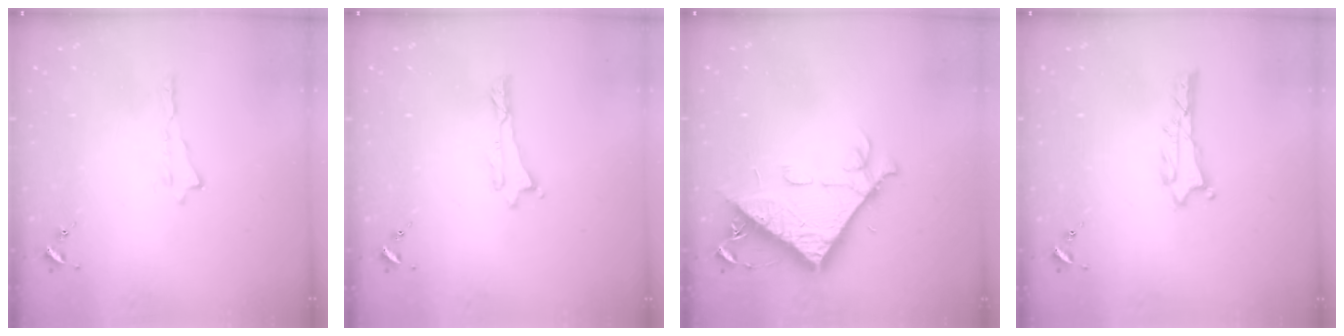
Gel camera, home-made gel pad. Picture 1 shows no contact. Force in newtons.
{"total": 0.0}
{"total": 9.8, "press": 9.7, "slide": 1.2}
{"total": 1.0, "press": 1.0, "slide": 0.1}